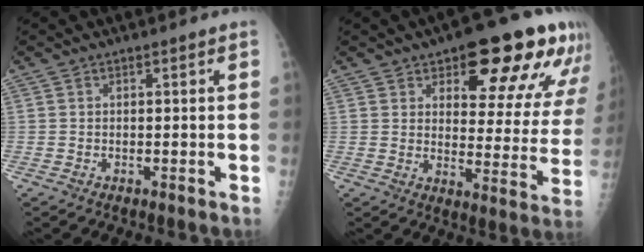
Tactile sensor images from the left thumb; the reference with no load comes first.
{"total": 20.2, "force": [11.6, 8.3, 14.4], "torque": [-0.133, -0.038, 0.158]}